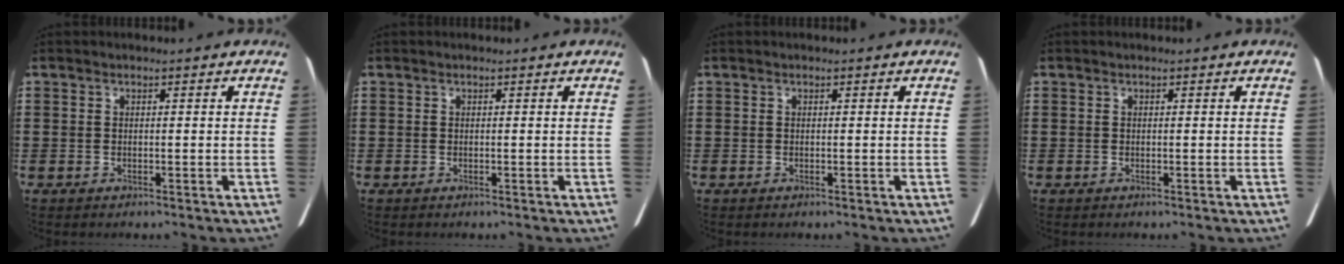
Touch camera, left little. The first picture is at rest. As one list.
[{"total": 0.0}, {"total": 0.0}, {"total": 0.0}]